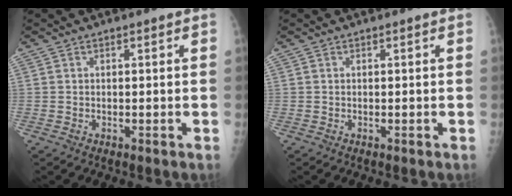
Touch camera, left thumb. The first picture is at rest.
{"total": 0.0}